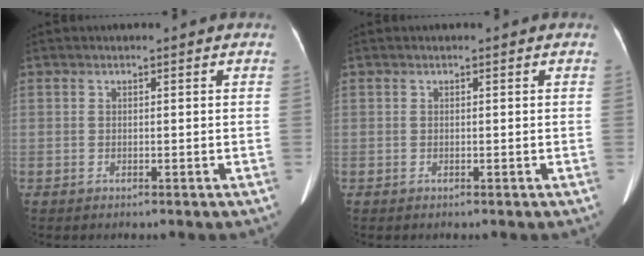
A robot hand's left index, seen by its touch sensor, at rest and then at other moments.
{"total": 0.0}